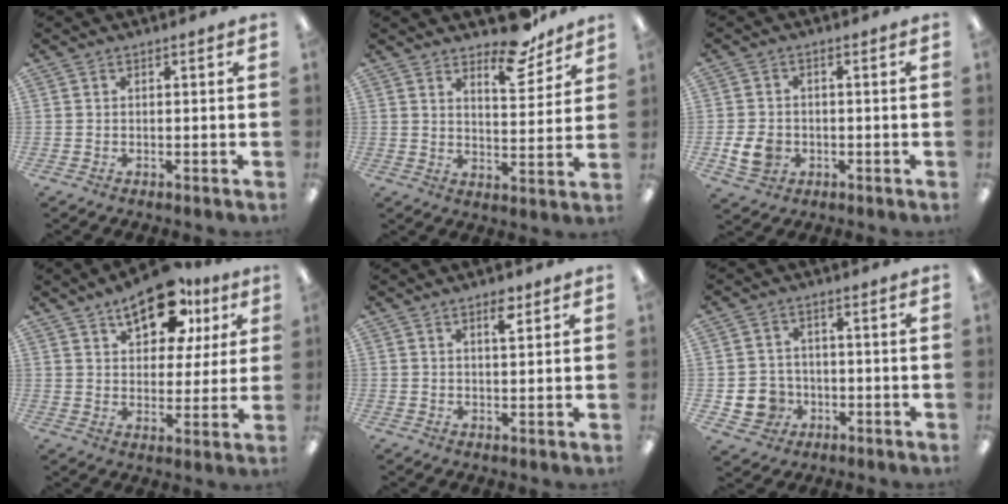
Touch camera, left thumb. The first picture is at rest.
{"total": 10.7, "force": [8.6, 4.1, 4.9], "torque": [-0.051, -0.060, 0.147]}
{"total": 5.9, "force": [-1.4, 4.8, 3.1], "torque": [-0.054, 0.000, -0.027]}
{"total": 15.4, "force": [9.4, 7.9, 9.3], "torque": [-0.126, -0.035, 0.160]}
{"total": 4.2, "force": [2.7, 1.4, 2.8], "torque": [-0.032, -0.010, 0.040]}
{"total": 6.6, "force": [-1.9, 6.0, 1.8], "torque": [-0.040, 0.015, -0.030]}